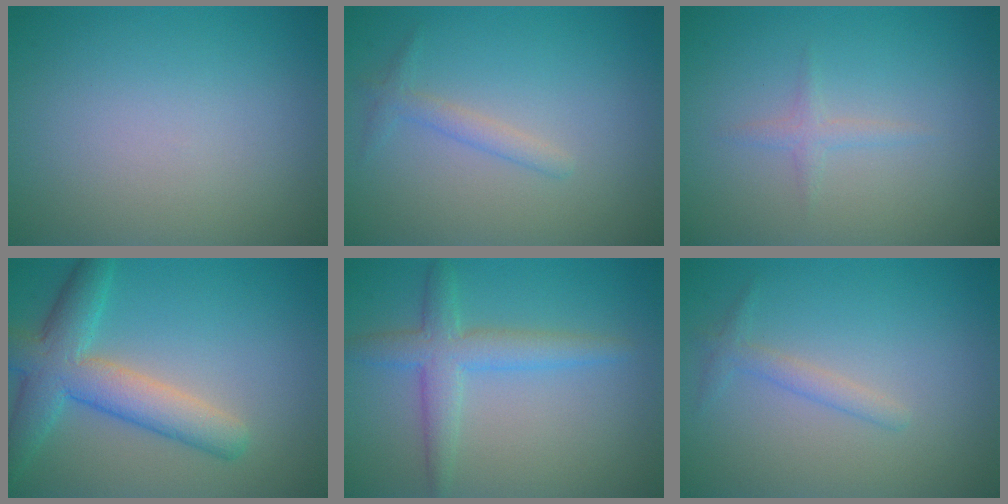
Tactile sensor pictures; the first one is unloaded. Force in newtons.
{"total": 1.4, "press": 1.4, "slide": 0.1}
{"total": 1.1, "press": 1.1, "slide": 0.1}
{"total": 6.1, "press": 6.1, "slide": 0.3}
{"total": 3.5, "press": 3.5, "slide": 0.1}
{"total": 1.4, "press": 1.4, "slide": 0.1}